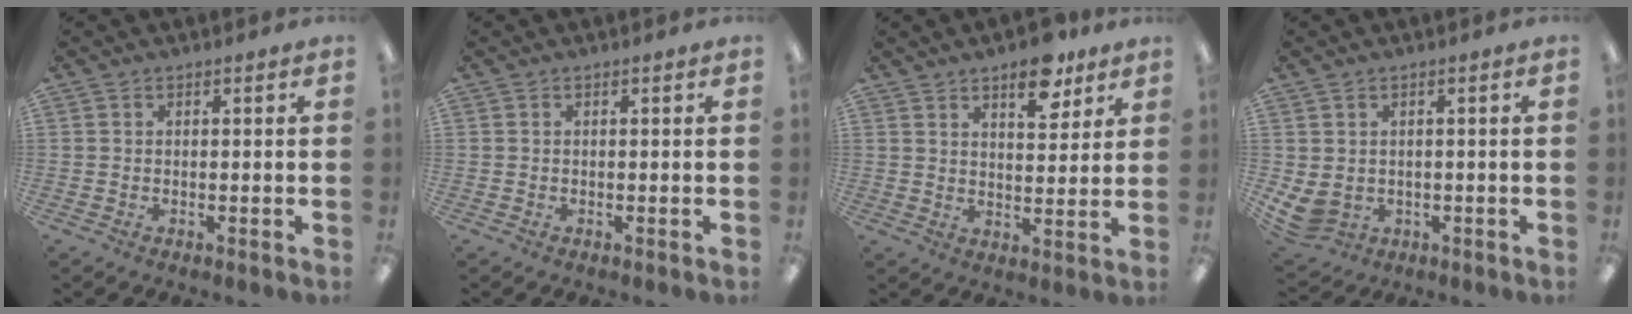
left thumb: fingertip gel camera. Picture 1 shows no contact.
{"total": 0.0}
{"total": 9.6, "force": [6.7, 4.0, 5.6], "torque": [-0.060, -0.039, 0.110]}
{"total": 4.6, "force": [0.3, 3.9, 2.5], "torque": [-0.066, 0.001, 0.007]}